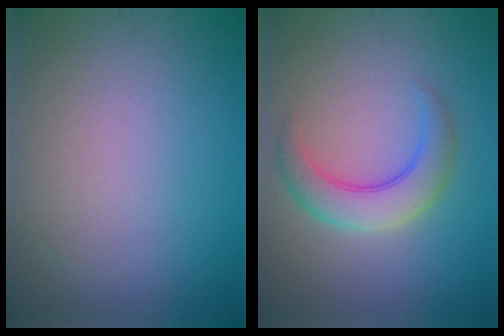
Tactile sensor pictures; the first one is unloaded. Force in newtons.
{"total": 4.2, "press": 4.2, "slide": 0.1}